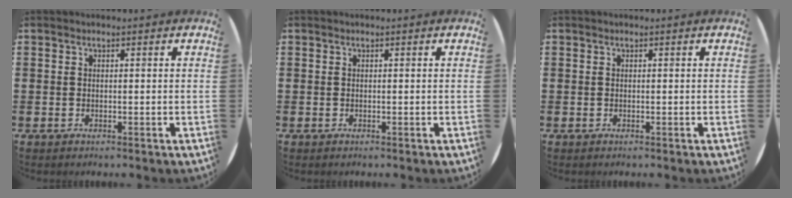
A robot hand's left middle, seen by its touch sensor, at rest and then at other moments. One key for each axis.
{"total": 0.0}
{"total": 0.0}